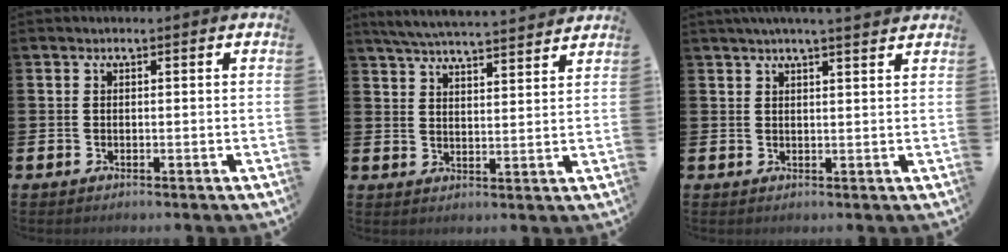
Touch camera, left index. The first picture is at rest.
{"total": 5.7, "force": [5.5, 0.0, 1.2], "torque": [-0.044, -0.030, 0.099]}
{"total": 3.1, "force": [2.9, -0.3, 1.2], "torque": [-0.018, -0.011, 0.050]}